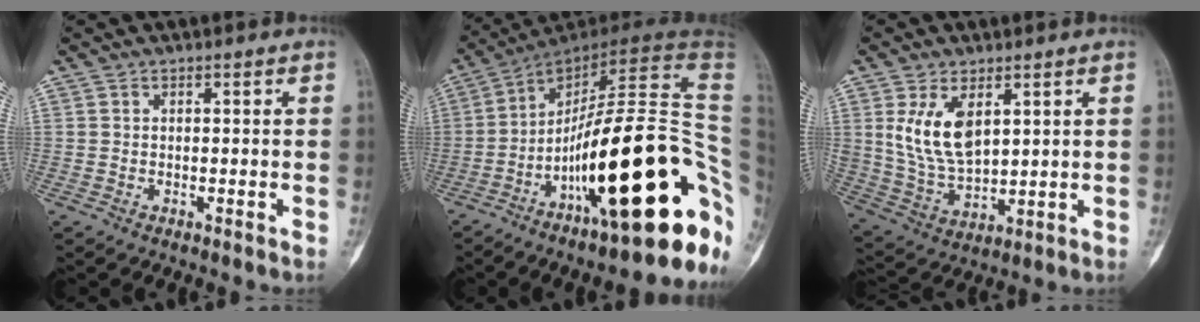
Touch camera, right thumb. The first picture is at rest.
{"total": 33.9, "force": [-9.5, 8.9, 31.3], "torque": [-0.378, 0.063, -0.144]}
{"total": 11.1, "force": [3.6, 6.3, 8.4], "torque": [-0.146, -0.015, 0.086]}